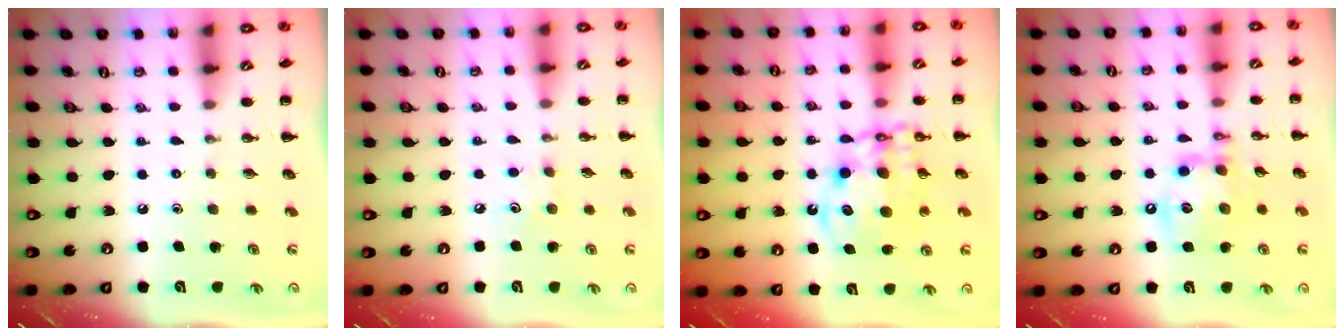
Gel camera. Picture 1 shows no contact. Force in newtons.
{"total": 3.7, "press": 3.6, "slide": 1.0}
{"total": 12.6, "press": 12.2, "slide": 3.3}
{"total": 13.6, "press": 13.5, "slide": 1.9}